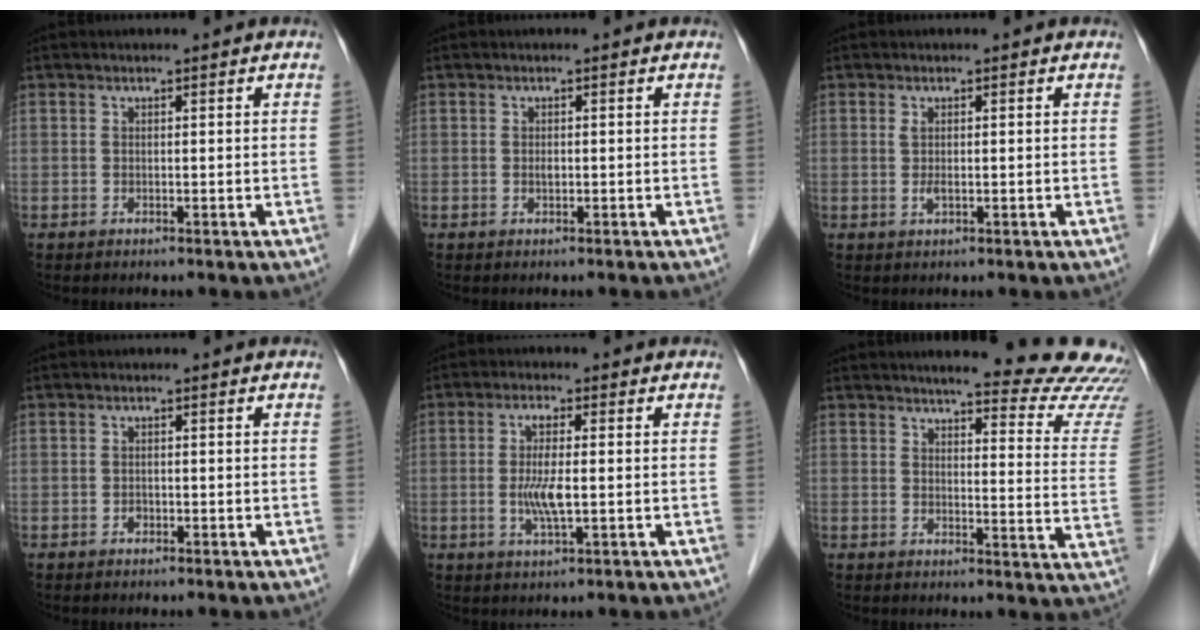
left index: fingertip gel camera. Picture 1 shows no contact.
{"total": 0.6, "force": [-0.2, 0.4, 0.4], "torque": [-0.011, 0.002, -0.003]}
{"total": 1.4, "force": [0.0, 0.4, 1.3], "torque": [-0.030, -0.003, 0.003]}
{"total": 0.8, "force": [-0.4, 0.6, 0.3], "torque": [-0.006, 0.003, -0.006]}
{"total": 5.3, "force": [-0.5, 0.7, 5.3], "torque": [-0.110, -0.009, -0.010]}
{"total": 19.6, "force": [18.6, 0.6, 6.3], "torque": [-0.069, -0.100, 0.197]}